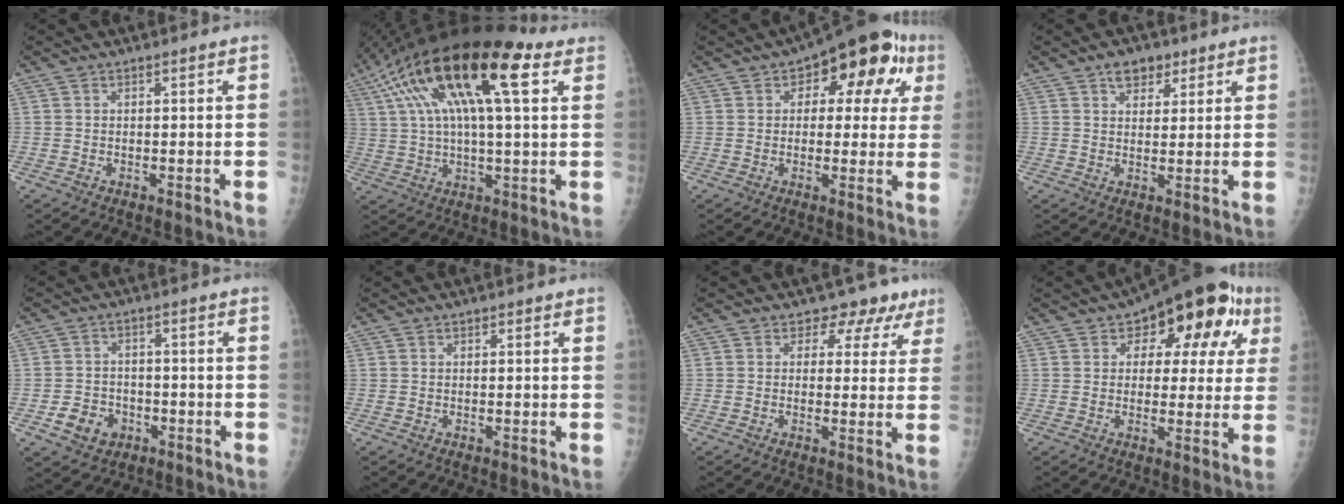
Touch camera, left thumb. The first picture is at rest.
{"total": 23.1, "force": [9.7, 7.6, 19.5], "torque": [-0.357, 0.025, 0.160]}
{"total": 15.0, "force": [5.1, 8.3, 11.4], "torque": [-0.083, 0.016, 0.055]}
{"total": 5.3, "force": [3.2, 3.4, 2.4], "torque": [-0.008, -0.015, 0.049]}
{"total": 6.2, "force": [-2.4, 5.1, 2.5], "torque": [-0.024, 0.015, -0.035]}
{"total": 0.6, "force": [0.4, 0.3, 0.3], "torque": [-0.001, -0.002, 0.004]}
{"total": 6.9, "force": [4.9, 4.6, 1.1], "torque": [0.026, -0.022, 0.043]}
{"total": 17.4, "force": [6.9, 9.3, 13.0], "torque": [-0.111, 0.005, 0.082]}